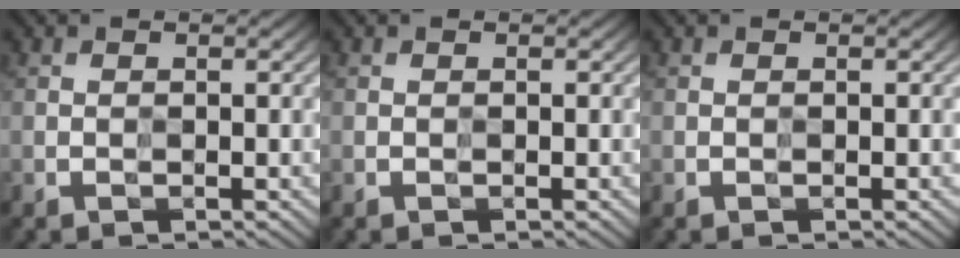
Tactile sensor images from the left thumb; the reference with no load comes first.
{"total": 0.0}
{"total": 0.0}